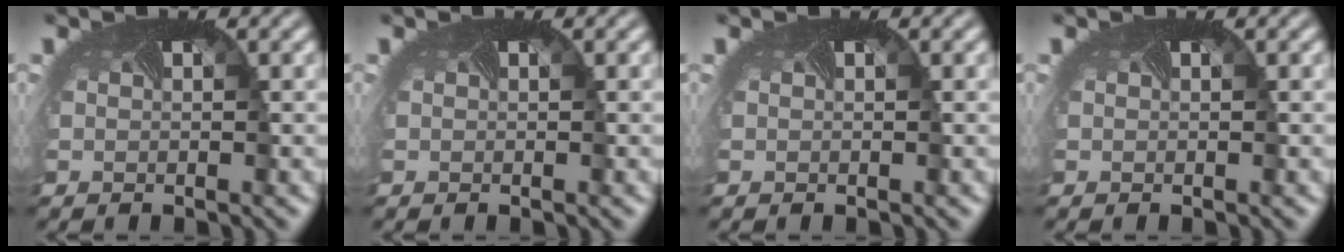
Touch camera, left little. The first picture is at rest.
{"total": 0.0}
{"total": 0.0}
{"total": 0.0}